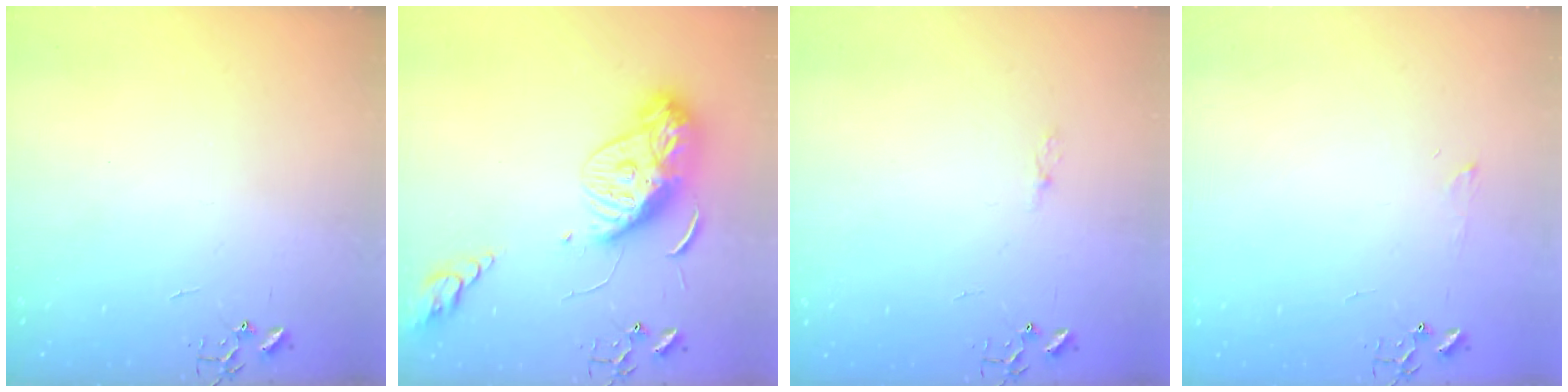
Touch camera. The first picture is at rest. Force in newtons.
{"total": 14.4, "press": 14.4, "slide": 1.3}
{"total": 3.3, "press": 3.3, "slide": 0.4}
{"total": 4.2, "press": 4.2, "slide": 0.6}